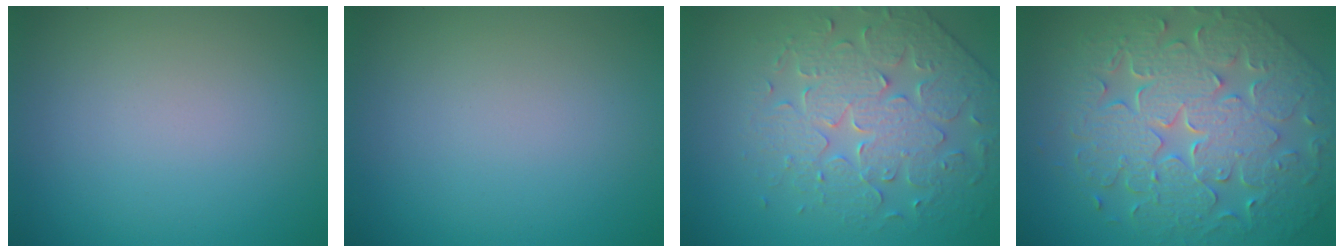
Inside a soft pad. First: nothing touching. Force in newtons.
{"total": 0.0}
{"total": 4.6, "press": 4.6, "slide": 0.5}
{"total": 9.5, "press": 6.7, "slide": 6.7}